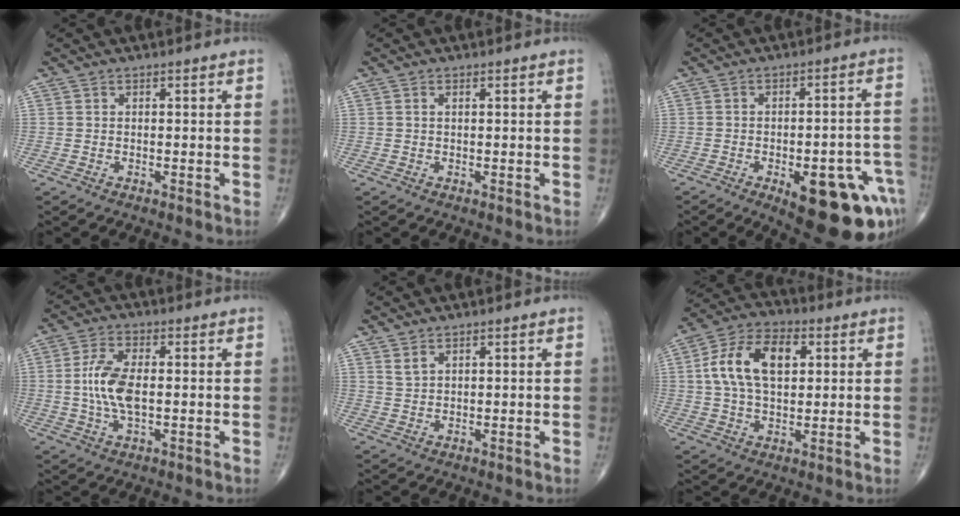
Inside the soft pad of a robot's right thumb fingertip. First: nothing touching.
{"total": 0.6, "force": [0.2, 0.3, 0.5], "torque": [-0.014, 0.005, 0.004]}
{"total": 19.7, "force": [-8.8, 7.8, 15.8], "torque": [-0.127, 0.038, -0.097]}
{"total": 8.4, "force": [-0.1, 3.8, 7.5], "torque": [-0.162, 0.003, -0.002]}
{"total": 1.8, "force": [1.3, 0.7, 0.9], "torque": [-0.017, -0.004, 0.031]}
{"total": 13.4, "force": [2.8, 7.9, 10.5], "torque": [-0.186, 0.015, 0.046]}